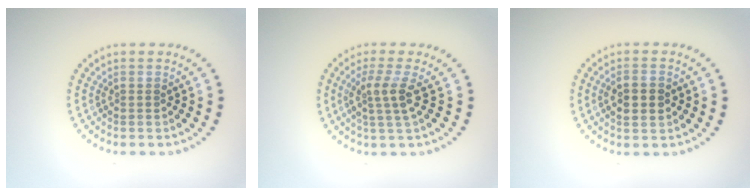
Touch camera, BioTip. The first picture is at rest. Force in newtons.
{"total": 2.7, "press": 2.0, "slide": 1.8}
{"total": 2.6, "press": 2.6, "slide": 0.1}